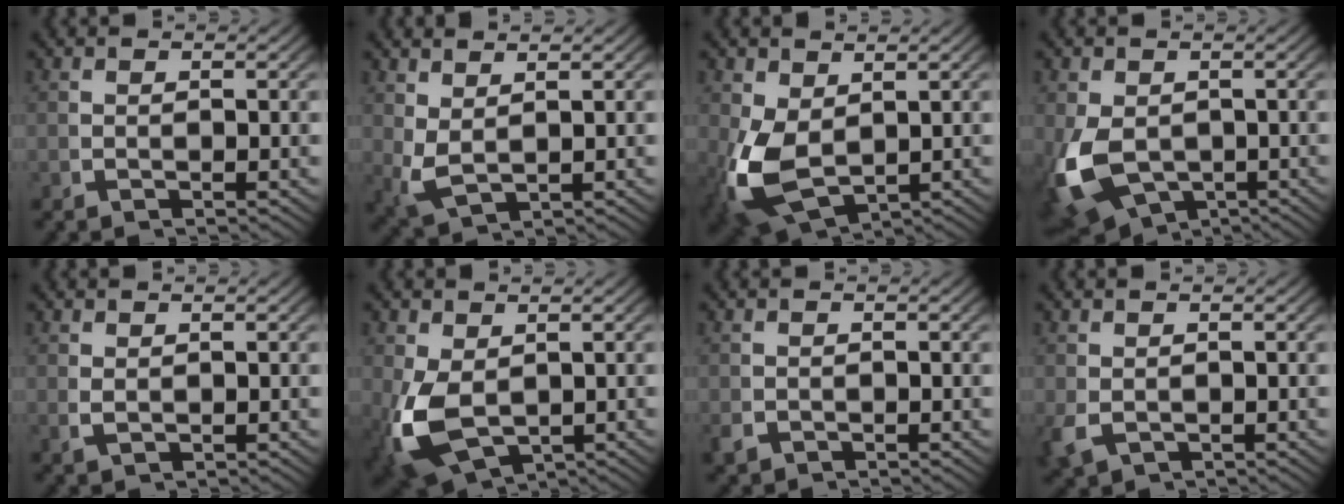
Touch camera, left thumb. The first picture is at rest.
{"total": 3.4, "force": [0.8, 2.1, 2.5], "torque": [-0.061, -0.018, 0.034]}
{"total": 8.2, "force": [-1.7, 5.6, 5.7], "torque": [-0.154, -0.052, 0.002]}
{"total": 7.8, "force": [-2.5, 5.7, 4.6], "torque": [-0.121, -0.046, -0.020]}
{"total": 0.7, "force": [0.4, 0.3, 0.5], "torque": [-0.015, -0.003, 0.017]}
{"total": 7.4, "force": [-1.6, 5.0, 5.2], "torque": [-0.137, -0.042, -0.001]}
{"total": 1.3, "force": [-0.6, 1.1, 0.4], "torque": [-0.013, -0.009, -0.007]}
{"total": 2.2, "force": [-0.6, 1.7, 1.3], "torque": [-0.038, -0.014, 0.003]}